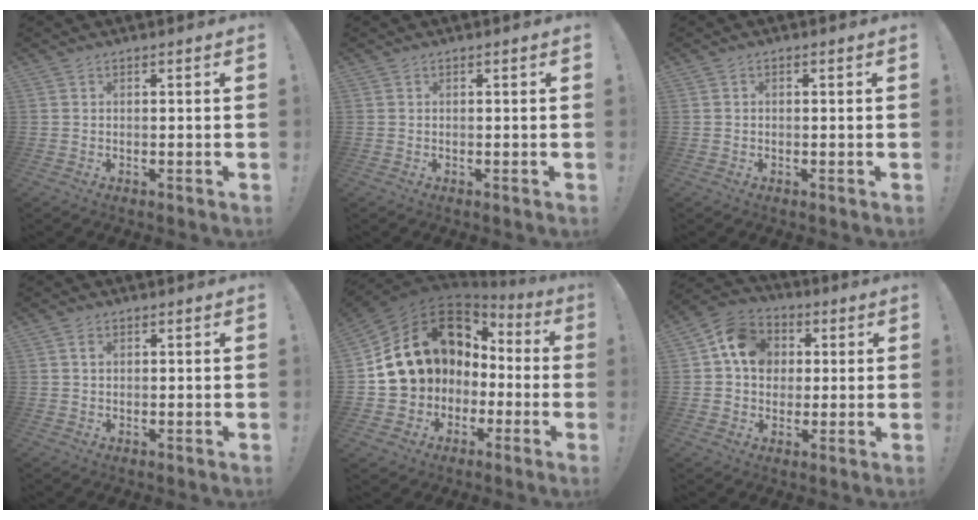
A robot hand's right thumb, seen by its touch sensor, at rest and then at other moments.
{"total": 0.0}
{"total": 0.7, "force": [-0.4, 0.4, 0.4], "torque": [-0.010, 0.004, -0.006]}
{"total": 1.4, "force": [0.5, 0.9, 0.9], "torque": [-0.020, 0.004, 0.008]}
{"total": 17.8, "force": [4.6, 14.6, 9.1], "torque": [-0.148, -0.018, 0.118]}
{"total": 12.5, "force": [2.9, 10.8, 5.8], "torque": [-0.087, 0.008, 0.062]}